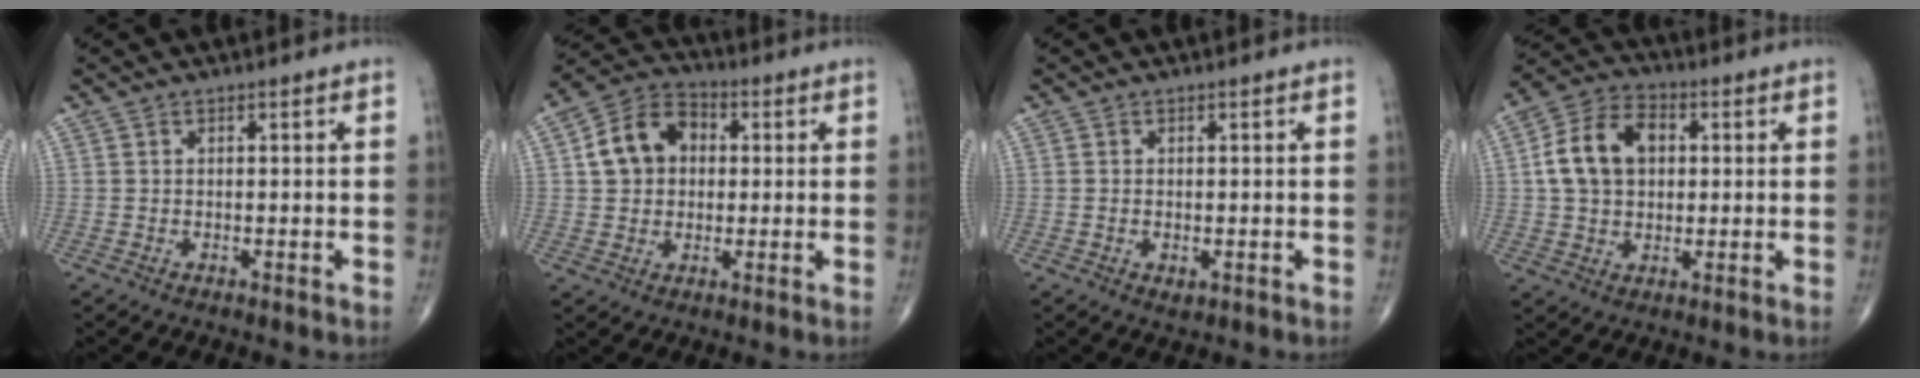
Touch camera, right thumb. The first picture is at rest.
{"total": 11.0, "force": [1.7, 8.6, 6.7], "torque": [-0.099, 0.021, 0.019]}
{"total": 1.5, "force": [-0.3, 1.0, 1.1], "torque": [-0.015, 0.000, -0.002]}
{"total": 12.2, "force": [1.8, 8.7, 8.4], "torque": [-0.137, 0.018, 0.026]}